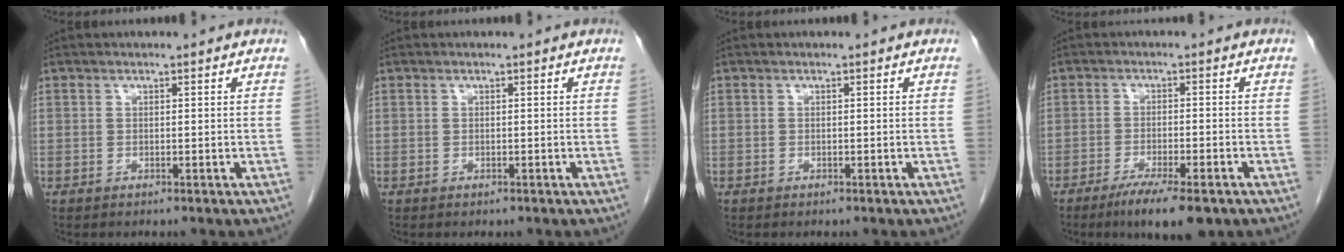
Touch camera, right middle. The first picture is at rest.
{"total": 0.0}
{"total": 0.0}
{"total": 8.2, "force": [-5.6, 1.4, 5.9], "torque": [-0.087, -0.015, -0.083]}